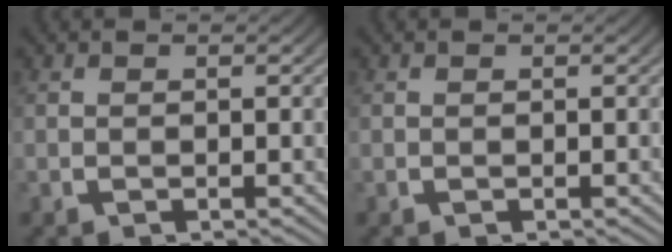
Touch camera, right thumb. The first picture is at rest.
{"total": 0.0}